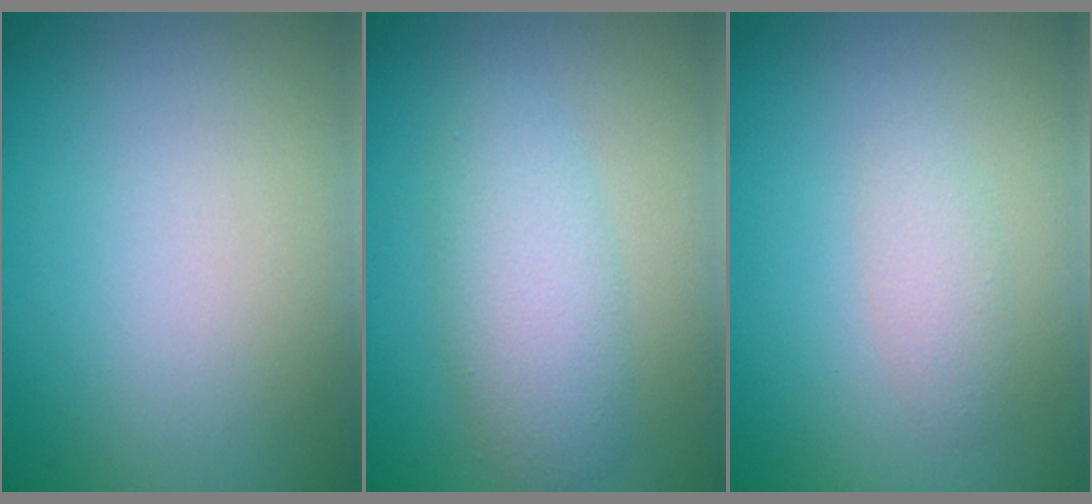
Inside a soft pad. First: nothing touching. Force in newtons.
{"total": 3.9, "press": 3.9, "slide": 0.1}
{"total": 1.4, "press": 1.4, "slide": 0.1}